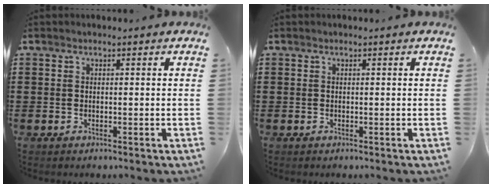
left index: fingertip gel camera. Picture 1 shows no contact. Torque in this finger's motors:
{"motor_torque": [0.00, 0.00, 0.00, -0.01]}